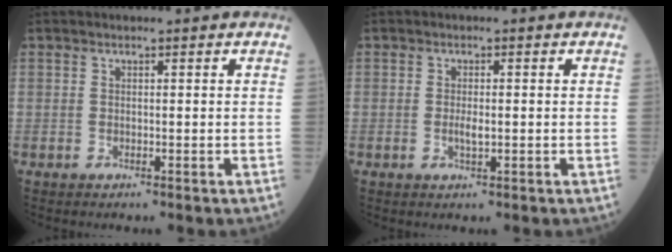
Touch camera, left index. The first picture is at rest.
{"total": 1.7, "force": [-0.4, 0.4, 1.6], "torque": [-0.032, -0.004, -0.007]}